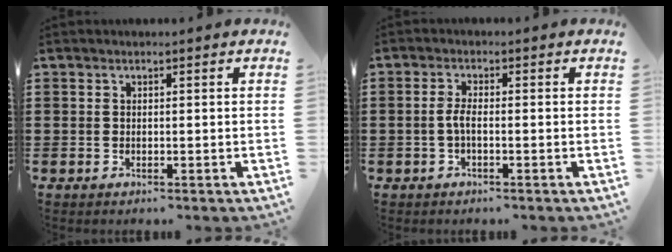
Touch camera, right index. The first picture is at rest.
{"total": 2.5, "force": [-0.7, 0.6, 2.4], "torque": [-0.059, -0.003, -0.019]}